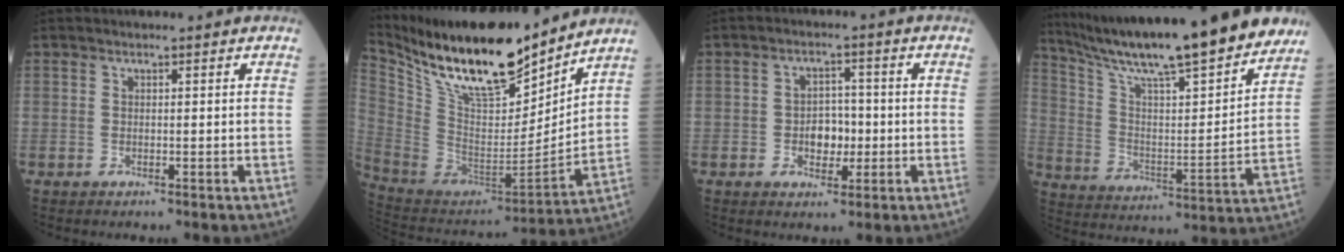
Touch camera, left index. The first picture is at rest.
{"total": 22.6, "force": [18.2, 4.6, 12.5], "torque": [-0.238, -0.008, 0.330]}
{"total": 4.5, "force": [-0.8, 3.1, 3.3], "torque": [-0.052, 0.010, -0.012]}
{"total": 24.6, "force": [21.0, 1.4, 12.6], "torque": [-0.215, -0.020, 0.321]}